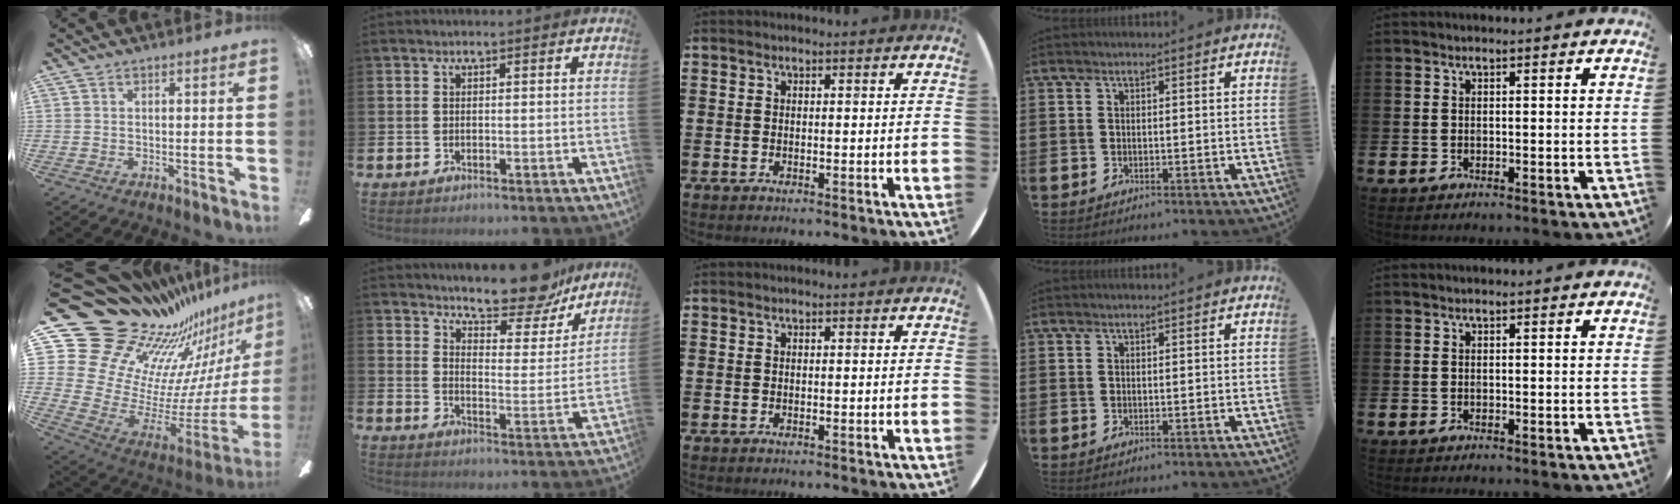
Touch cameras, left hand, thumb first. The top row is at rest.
{"thumb": {"total": 25.1, "force": [19.1, 12.7, 10.0], "torque": [-0.140, -0.202, 0.415]}, "index": {"total": 10.7, "force": [9.9, 2.5, 3.1], "torque": [-0.060, -0.069, 0.177]}}